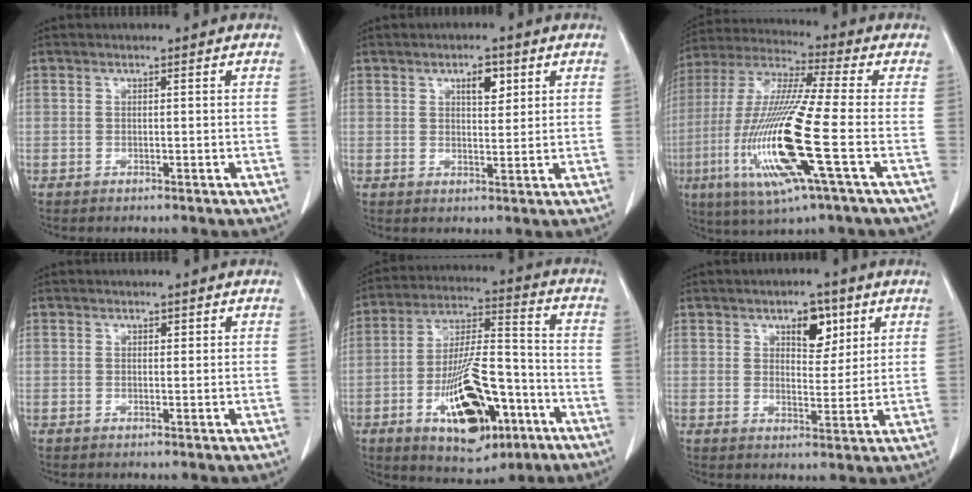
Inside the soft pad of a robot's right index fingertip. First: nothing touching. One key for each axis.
{"total": 3.8, "fx": 1.8, "fy": 1.5, "fz": 2.9, "tx": -0.046, "ty": -0.001, "tz": 0.030}
{"total": 18.7, "fx": -5.0, "fy": 0.5, "fz": 18.0, "tx": -0.386, "ty": -0.022, "tz": -0.099}
{"total": 0.6, "fx": 0.4, "fy": 0.3, "fz": 0.3, "tx": -0.002, "ty": -0.002, "tz": 0.005}
{"total": 17.7, "fx": -7.3, "fy": 6.3, "fz": 14.9, "tx": -0.263, "ty": 0.004, "tz": -0.107}
{"total": 5.6, "fx": 3.0, "fy": 2.8, "fz": 3.9, "tx": -0.055, "ty": 0.003, "tz": 0.046}